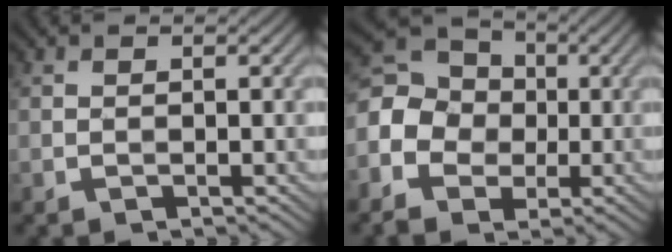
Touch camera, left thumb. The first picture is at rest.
{"total": 10.1, "force": [-1.9, 8.8, 4.5], "torque": [-0.151, -0.001, -0.054]}